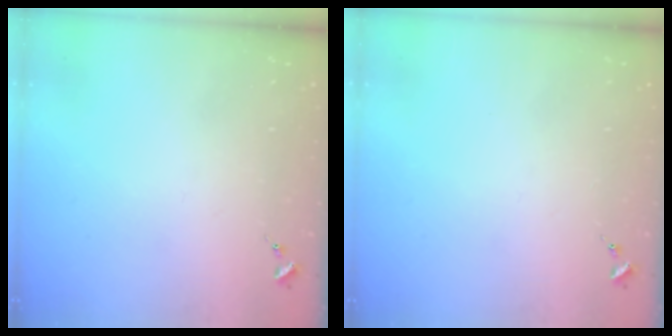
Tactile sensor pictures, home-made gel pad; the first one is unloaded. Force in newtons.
{"total": 0.0}